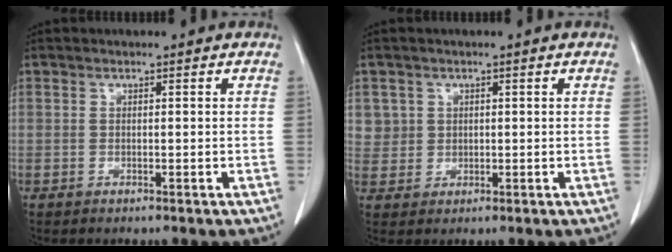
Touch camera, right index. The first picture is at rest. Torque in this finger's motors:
{"motor_torque": [0.00, 0.07, 0.01, 0.03]}